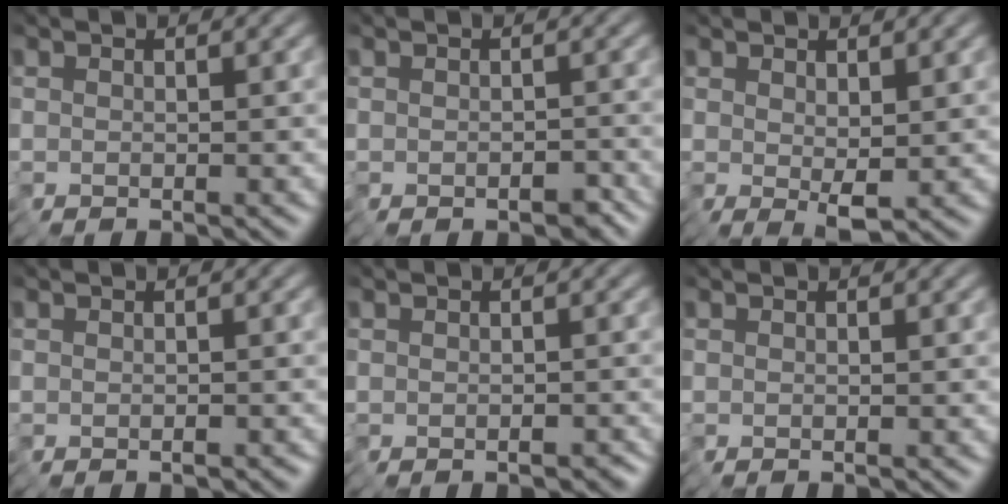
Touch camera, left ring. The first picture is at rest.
{"total": 2.2, "force": [-1.3, 1.2, 1.3], "torque": [-0.015, -0.003, -0.019]}
{"total": 1.8, "force": [0.6, 0.7, 1.6], "torque": [-0.031, 0.002, 0.018]}
{"total": 0.7, "force": [-0.4, 0.4, 0.5], "torque": [-0.007, 0.000, -0.006]}
{"total": 1.5, "force": [-0.8, 0.9, 0.8], "torque": [-0.006, -0.001, -0.008]}
{"total": 0.0}